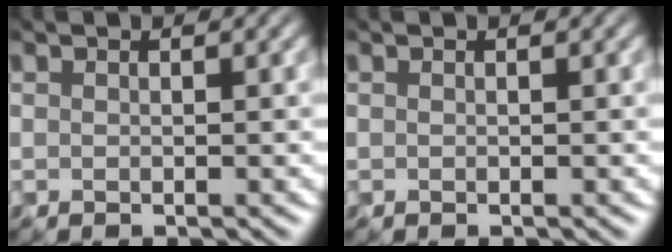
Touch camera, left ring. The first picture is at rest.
{"total": 0.0}